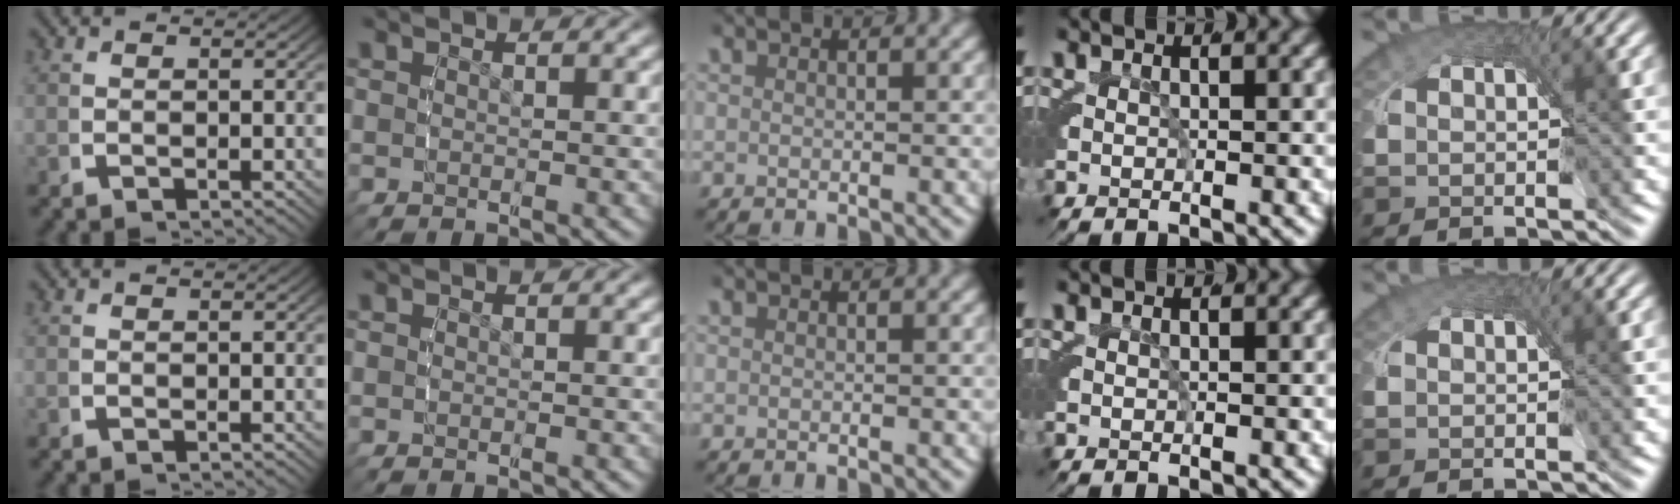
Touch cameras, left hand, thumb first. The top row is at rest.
{"little": {"total": 0.6, "force": [0.0, 0.6, 0.1], "torque": [-0.006, -0.002, -0.002]}}